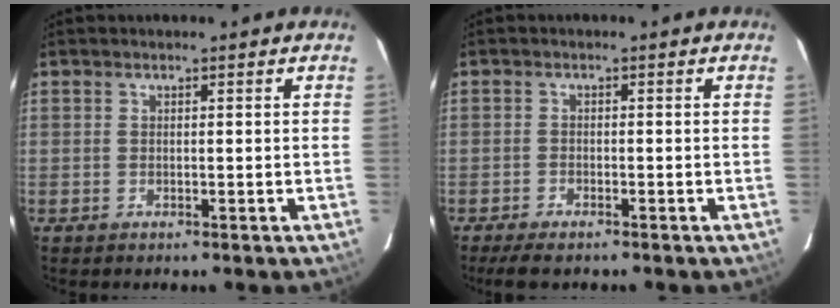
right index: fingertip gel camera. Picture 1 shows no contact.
{"total": 3.9, "force": [-3.2, 1.1, 2.1], "torque": [-0.036, -0.010, -0.046]}